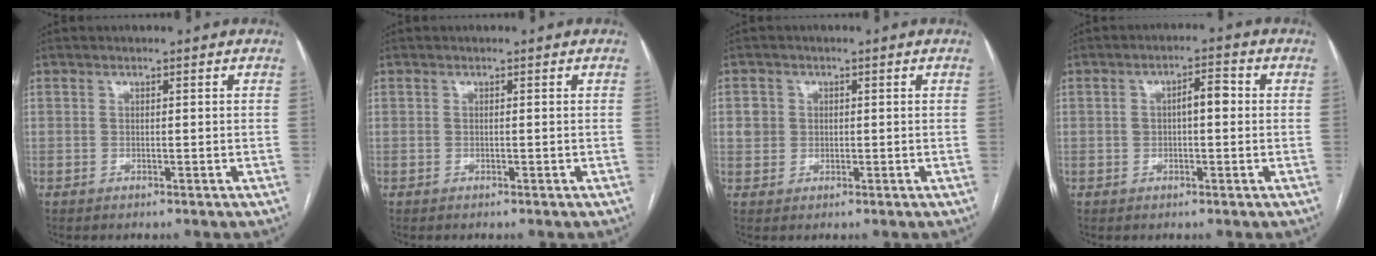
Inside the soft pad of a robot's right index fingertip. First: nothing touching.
{"total": 0.0}
{"total": 2.7, "force": [0.6, 2.6, 0.5], "torque": [-0.007, 0.011, 0.017]}
{"total": 4.1, "force": [0.5, 1.6, 3.7], "torque": [-0.066, 0.025, 0.012]}